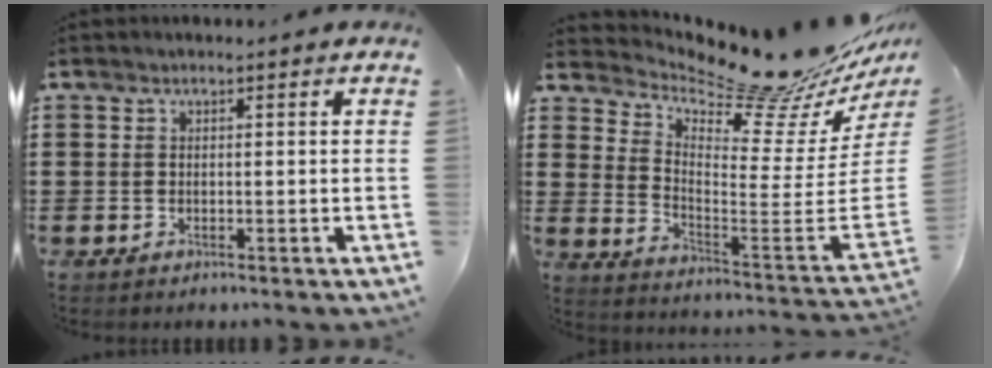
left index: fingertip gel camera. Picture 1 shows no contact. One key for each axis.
{"total": 12.0, "fx": 10.9, "fy": 1.5, "fz": 4.8, "tx": -0.083, "ty": -0.103, "tz": 0.173}